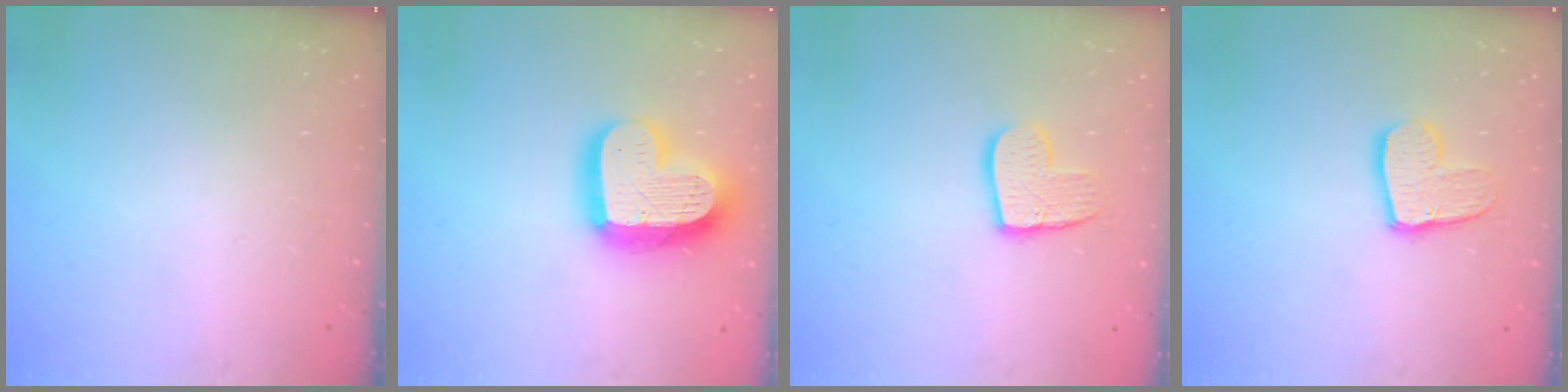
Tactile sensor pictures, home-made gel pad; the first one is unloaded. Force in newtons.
{"total": 19.5, "press": 19.4, "slide": 1.7}
{"total": 10.9, "press": 10.9, "slide": 0.9}
{"total": 11.4, "press": 11.4, "slide": 1.0}